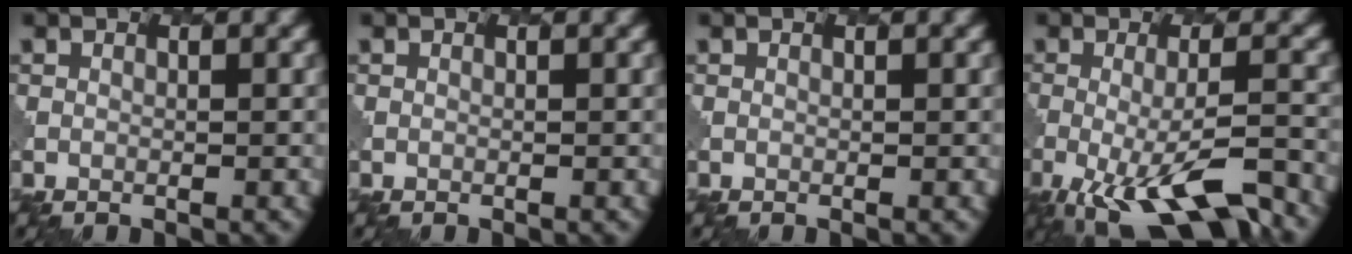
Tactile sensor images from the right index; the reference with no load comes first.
{"total": 0.0}
{"total": 0.0}
{"total": 9.6, "force": [-4.9, 2.6, 7.8], "torque": [-0.124, -0.016, -0.075]}